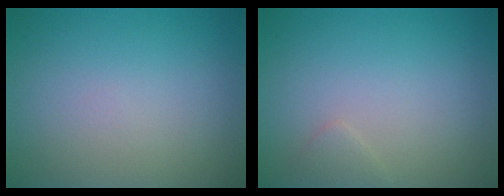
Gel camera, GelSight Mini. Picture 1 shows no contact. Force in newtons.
{"total": 0.8, "press": 0.8, "slide": 0.1}